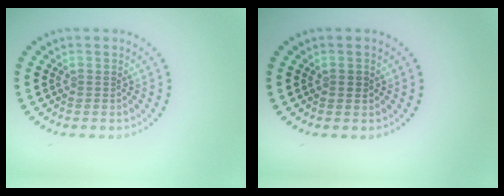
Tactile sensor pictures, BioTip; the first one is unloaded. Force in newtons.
{"total": 0.8, "press": 0.8, "slide": 0.1}